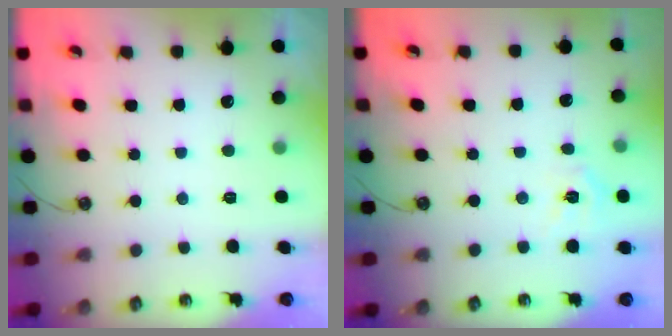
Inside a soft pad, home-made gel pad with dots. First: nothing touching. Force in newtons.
{"total": 7.1, "press": 7.1, "slide": 0.7}